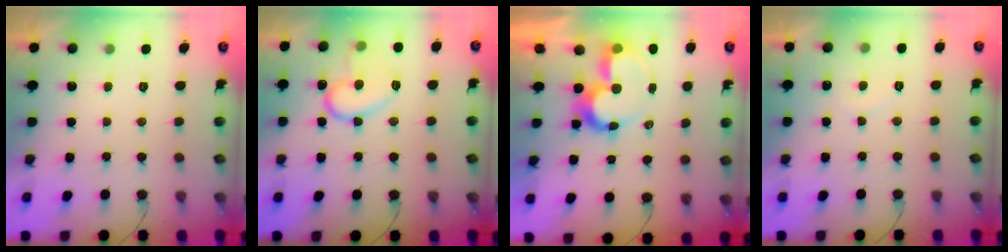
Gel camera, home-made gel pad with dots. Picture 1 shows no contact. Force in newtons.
{"total": 13.3, "press": 13.3, "slide": 1.1}
{"total": 11.2, "press": 11.1, "slide": 0.9}
{"total": 4.9, "press": 4.9, "slide": 0.3}